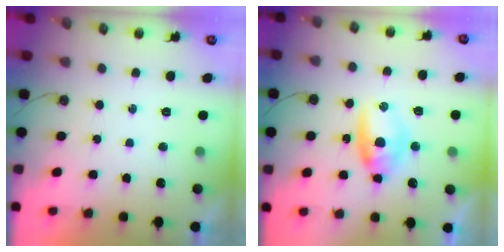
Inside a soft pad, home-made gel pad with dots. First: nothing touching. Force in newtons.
{"total": 7.5, "press": 7.5, "slide": 1.0}